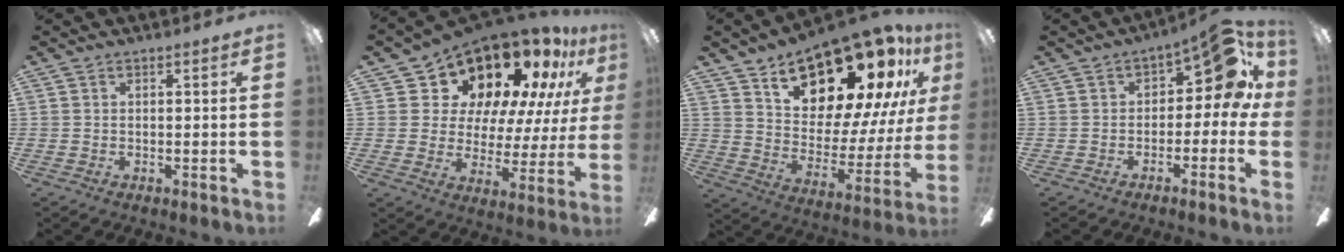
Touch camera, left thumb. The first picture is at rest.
{"total": 18.8, "force": [15.0, 8.4, 7.5], "torque": [-0.128, -0.113, 0.266]}
{"total": 24.1, "force": [18.0, 10.4, 12.2], "torque": [-0.166, -0.131, 0.314]}
{"total": 9.9, "force": [2.9, 4.9, 8.1], "torque": [-0.109, -0.009, 0.048]}